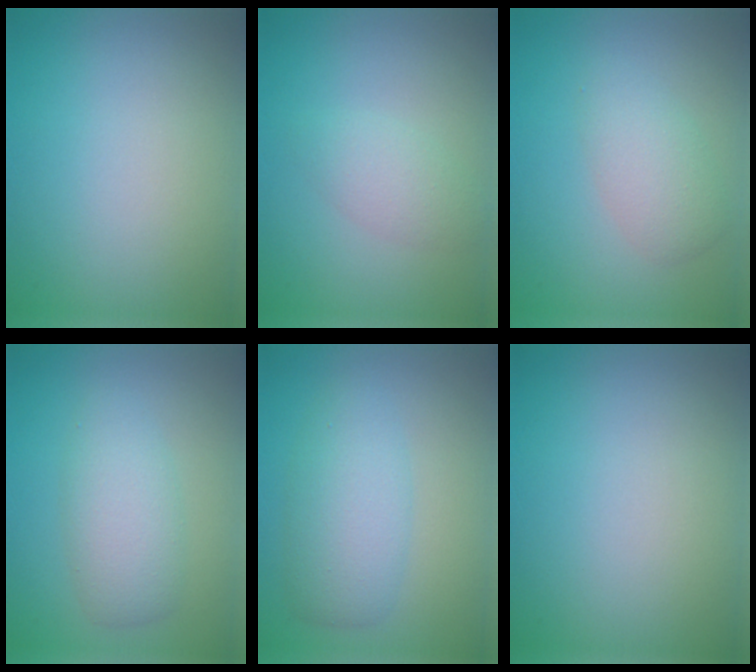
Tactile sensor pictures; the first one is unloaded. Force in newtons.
{"total": 2.0, "press": 2.0, "slide": 0.1}
{"total": 2.9, "press": 2.9, "slide": 0.1}
{"total": 2.9, "press": 2.9, "slide": 0.2}
{"total": 4.3, "press": 4.3, "slide": 0.1}
{"total": 0.0}